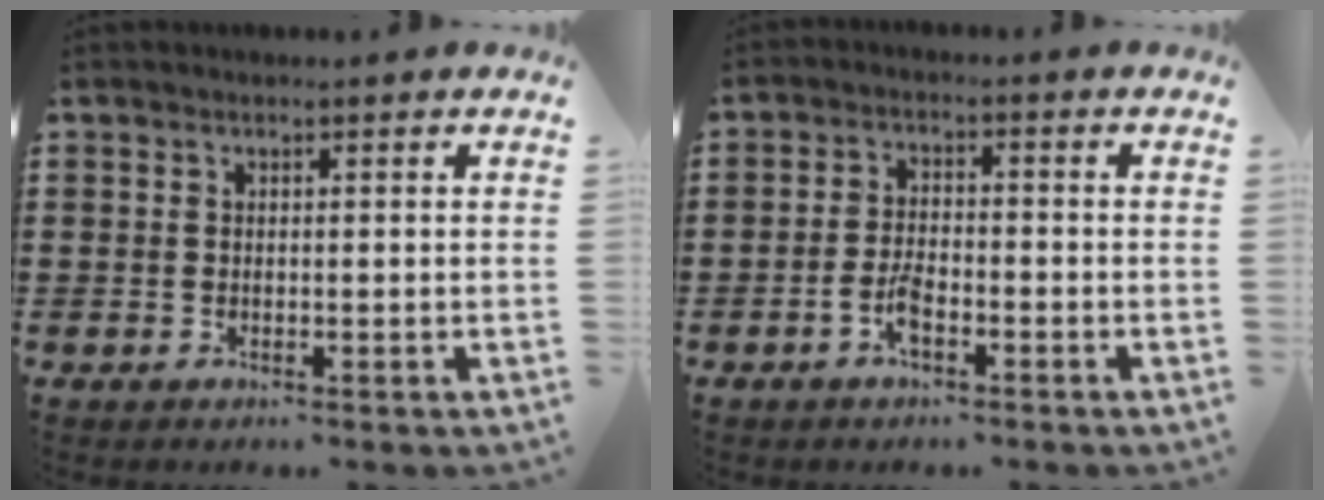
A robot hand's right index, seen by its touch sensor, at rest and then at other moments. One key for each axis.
{"total": 3.8, "fx": -2.1, "fy": 1.4, "fz": 2.9, "tx": -0.071, "ty": -0.002, "tz": -0.044}